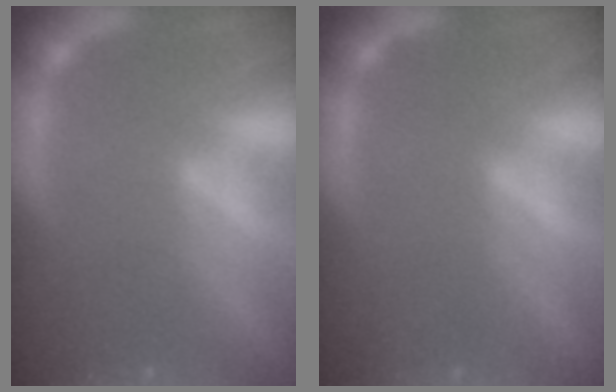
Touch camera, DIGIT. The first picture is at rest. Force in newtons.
{"total": 0.0}